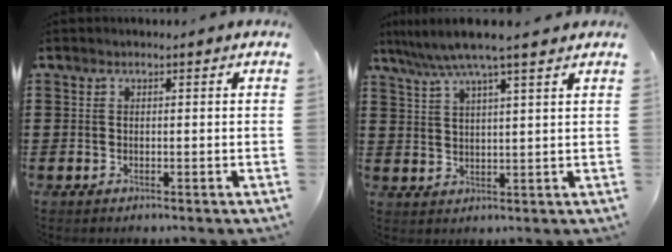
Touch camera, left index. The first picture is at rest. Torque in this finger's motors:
{"motor_torque": [1.45, -0.69, 0.58, 0.20]}